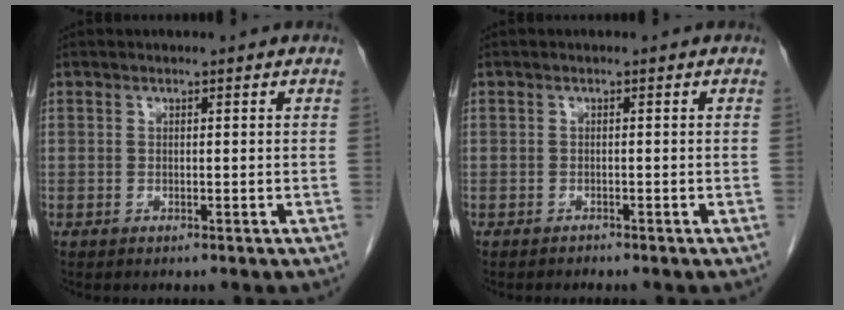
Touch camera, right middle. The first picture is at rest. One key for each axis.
{"total": 0.5, "fx": -0.5, "fy": 0.0, "fz": -0.1, "tx": -0.012, "ty": -0.005, "tz": -0.010}